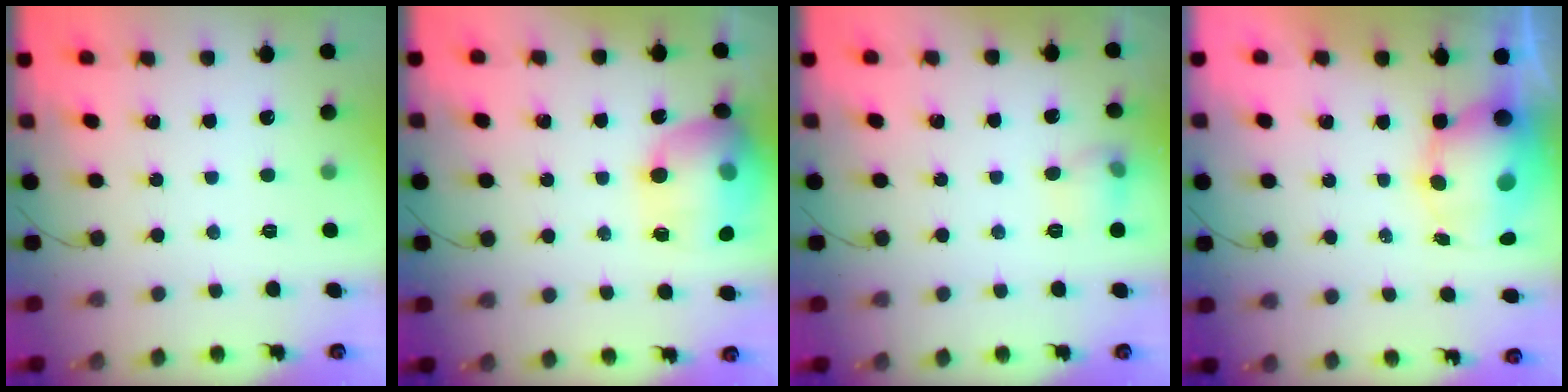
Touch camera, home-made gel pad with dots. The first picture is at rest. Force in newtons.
{"total": 17.6, "press": 17.4, "slide": 2.2}
{"total": 6.2, "press": 6.1, "slide": 1.3}
{"total": 8.4, "press": 8.2, "slide": 2.0}